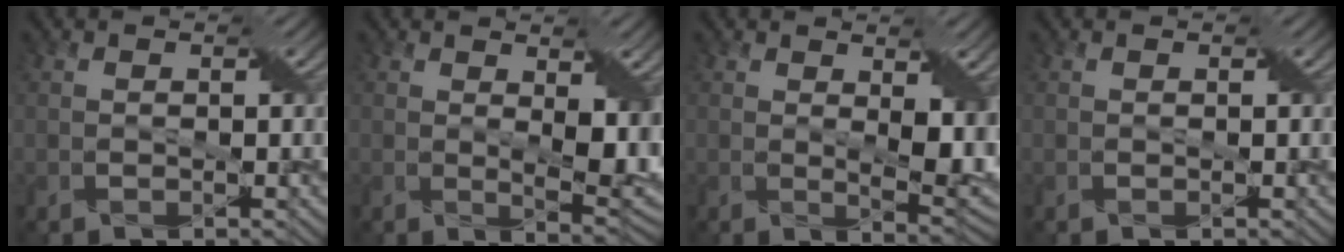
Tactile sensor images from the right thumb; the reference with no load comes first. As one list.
[{"total": 6.6, "force": [1.3, 2.8, 5.8], "torque": [-0.098, -0.012, 0.029]}, {"total": 6.4, "force": [1.2, 2.8, 5.6], "torque": [-0.094, -0.012, 0.028]}, {"total": 0.0}]